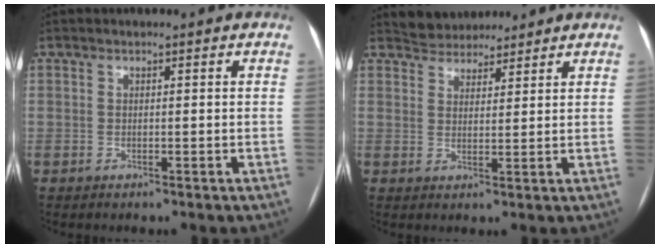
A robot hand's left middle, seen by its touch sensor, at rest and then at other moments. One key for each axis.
{"total": 5.4, "fx": 5.0, "fy": 1.9, "fz": 0.5, "tx": -0.012, "ty": 0.017, "tz": 0.084}